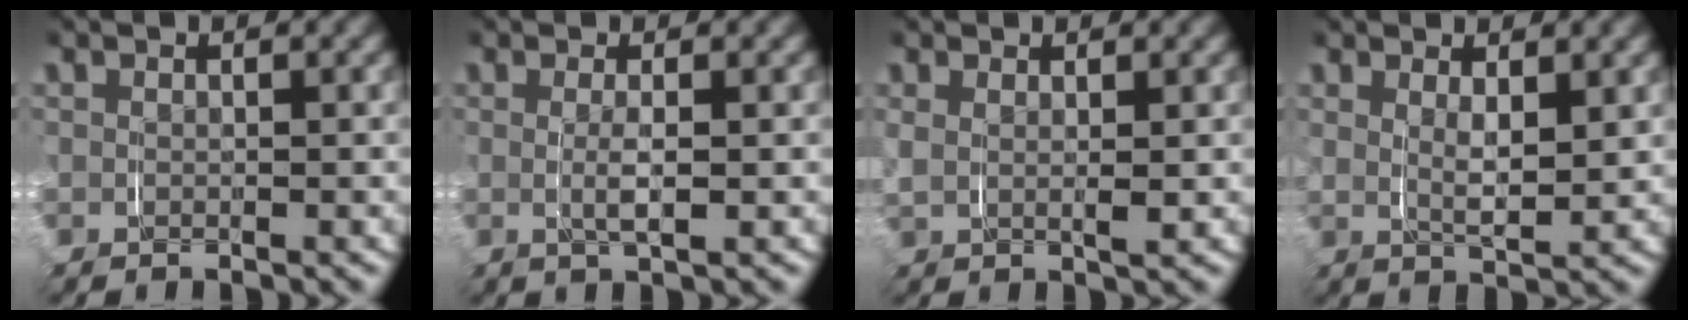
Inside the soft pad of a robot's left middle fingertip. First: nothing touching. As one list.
[{"total": 1.8, "force": [-0.1, 0.1, 1.8], "torque": [-0.034, -0.006, 0.004]}, {"total": 1.9, "force": [0.9, 1.0, 1.4], "torque": [-0.037, -0.005, 0.020]}, {"total": 2.7, "force": [1.3, 0.7, 2.3], "torque": [-0.044, -0.013, 0.026]}]